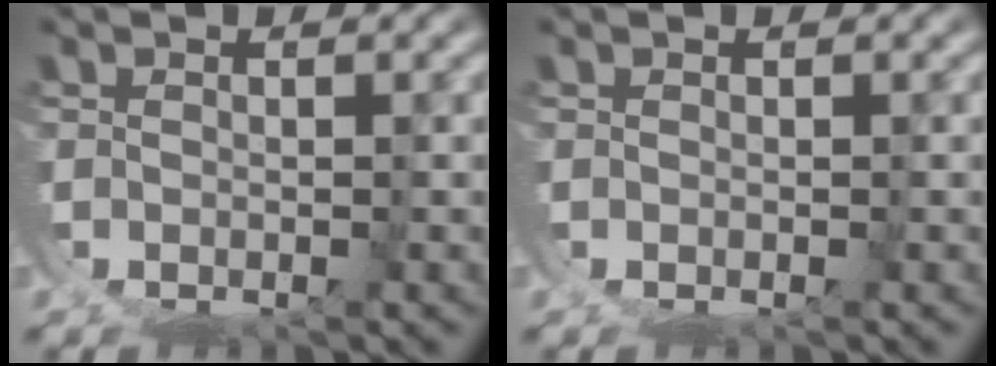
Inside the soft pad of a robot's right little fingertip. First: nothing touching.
{"total": 0.0}